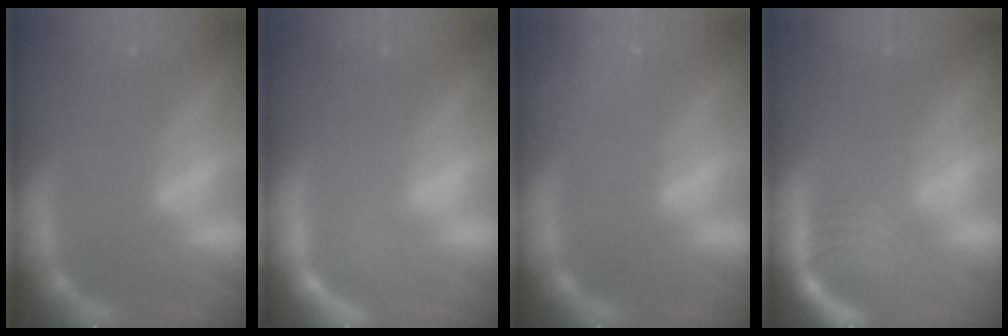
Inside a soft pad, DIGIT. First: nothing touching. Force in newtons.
{"total": 2.5}
{"total": 3.0}
{"total": 6.1}